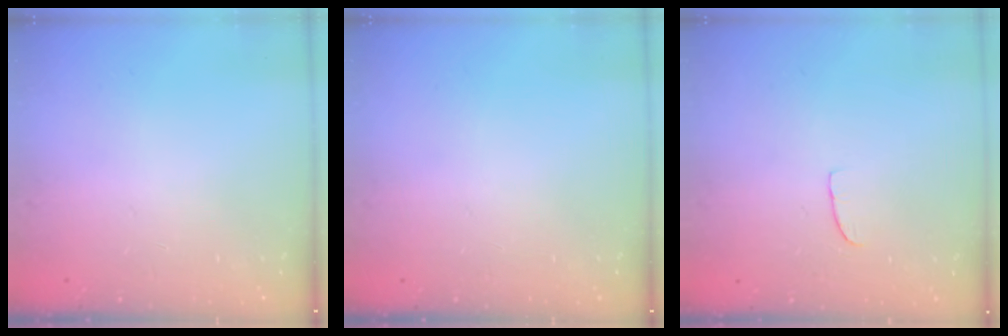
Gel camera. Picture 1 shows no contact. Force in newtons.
{"total": 0.0}
{"total": 4.7, "press": 4.7, "slide": 0.3}